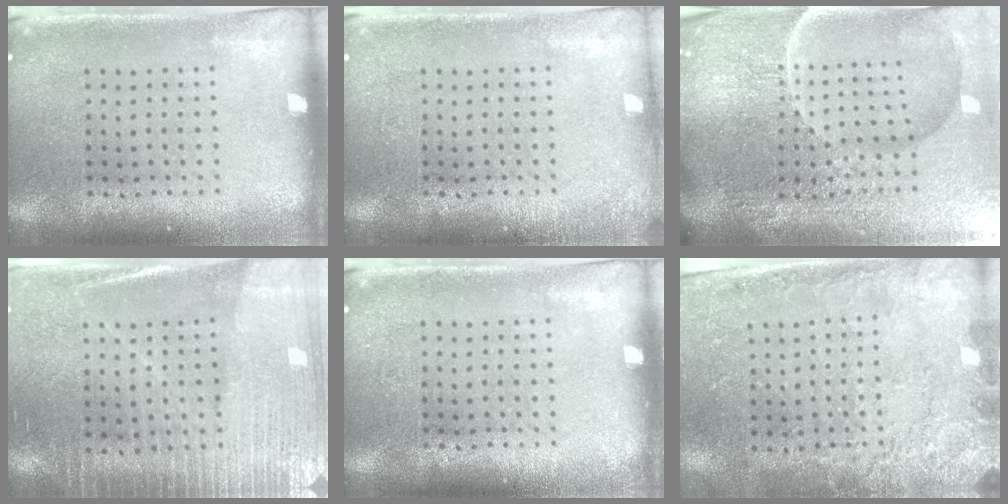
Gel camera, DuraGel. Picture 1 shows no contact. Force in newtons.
{"total": 0.9, "press": 0.9, "slide": 0.2}
{"total": 6.9, "press": 6.2, "slide": 3.2}
{"total": 3.3, "press": 3.0, "slide": 1.2}
{"total": 0.0}
{"total": 2.6, "press": 2.4, "slide": 1.1}